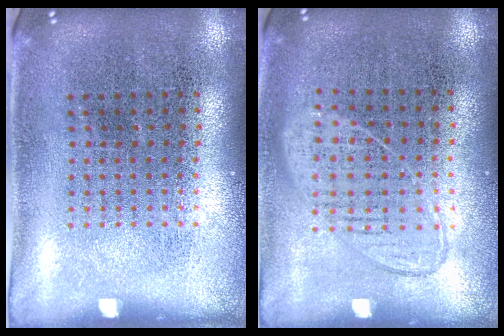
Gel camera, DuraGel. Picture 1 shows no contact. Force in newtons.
{"total": 0.9, "press": 0.8, "slide": 0.4}